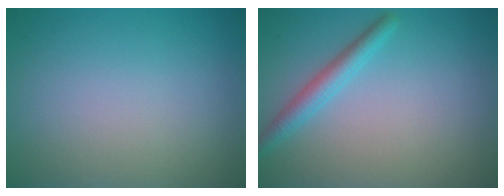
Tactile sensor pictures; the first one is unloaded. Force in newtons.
{"total": 2.3, "press": 2.3, "slide": 0.1}